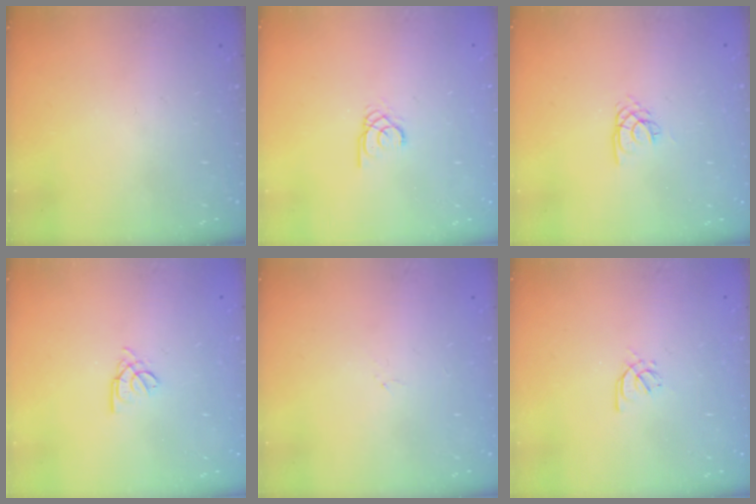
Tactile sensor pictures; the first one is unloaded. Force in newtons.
{"total": 1.9, "press": 1.9, "slide": 0.1}
{"total": 2.2, "press": 2.2, "slide": 0.3}
{"total": 2.5, "press": 2.5, "slide": 0.5}
{"total": 0.0}
{"total": 2.4, "press": 2.3, "slide": 0.6}